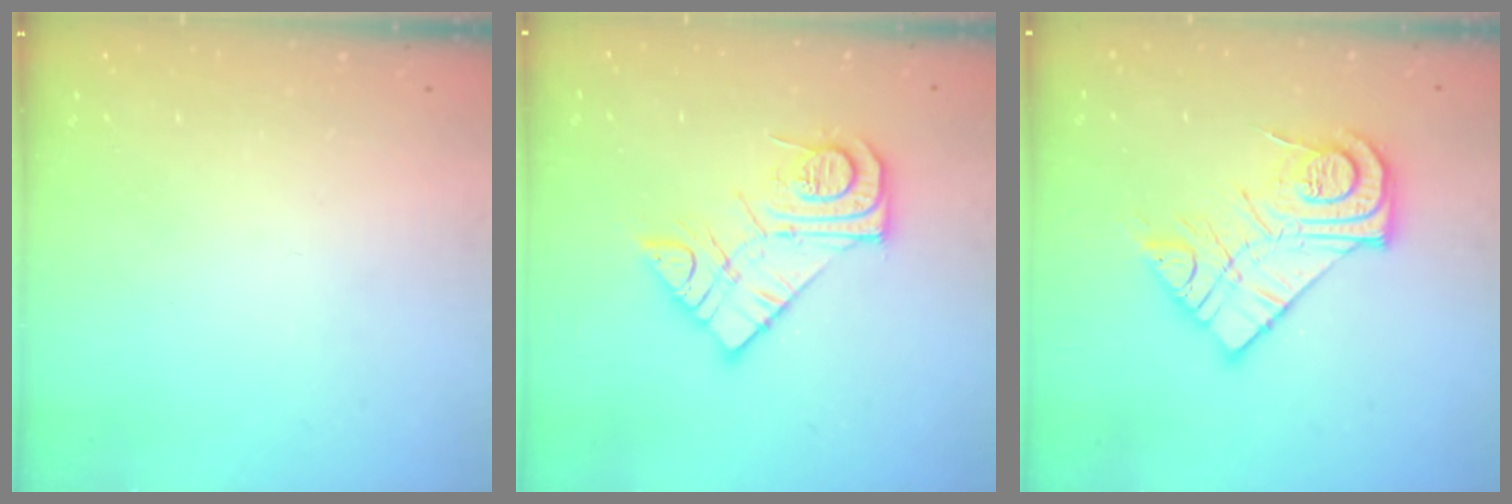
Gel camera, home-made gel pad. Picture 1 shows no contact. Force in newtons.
{"total": 13.4, "press": 13.4, "slide": 1.1}
{"total": 16.3, "press": 16.2, "slide": 1.1}